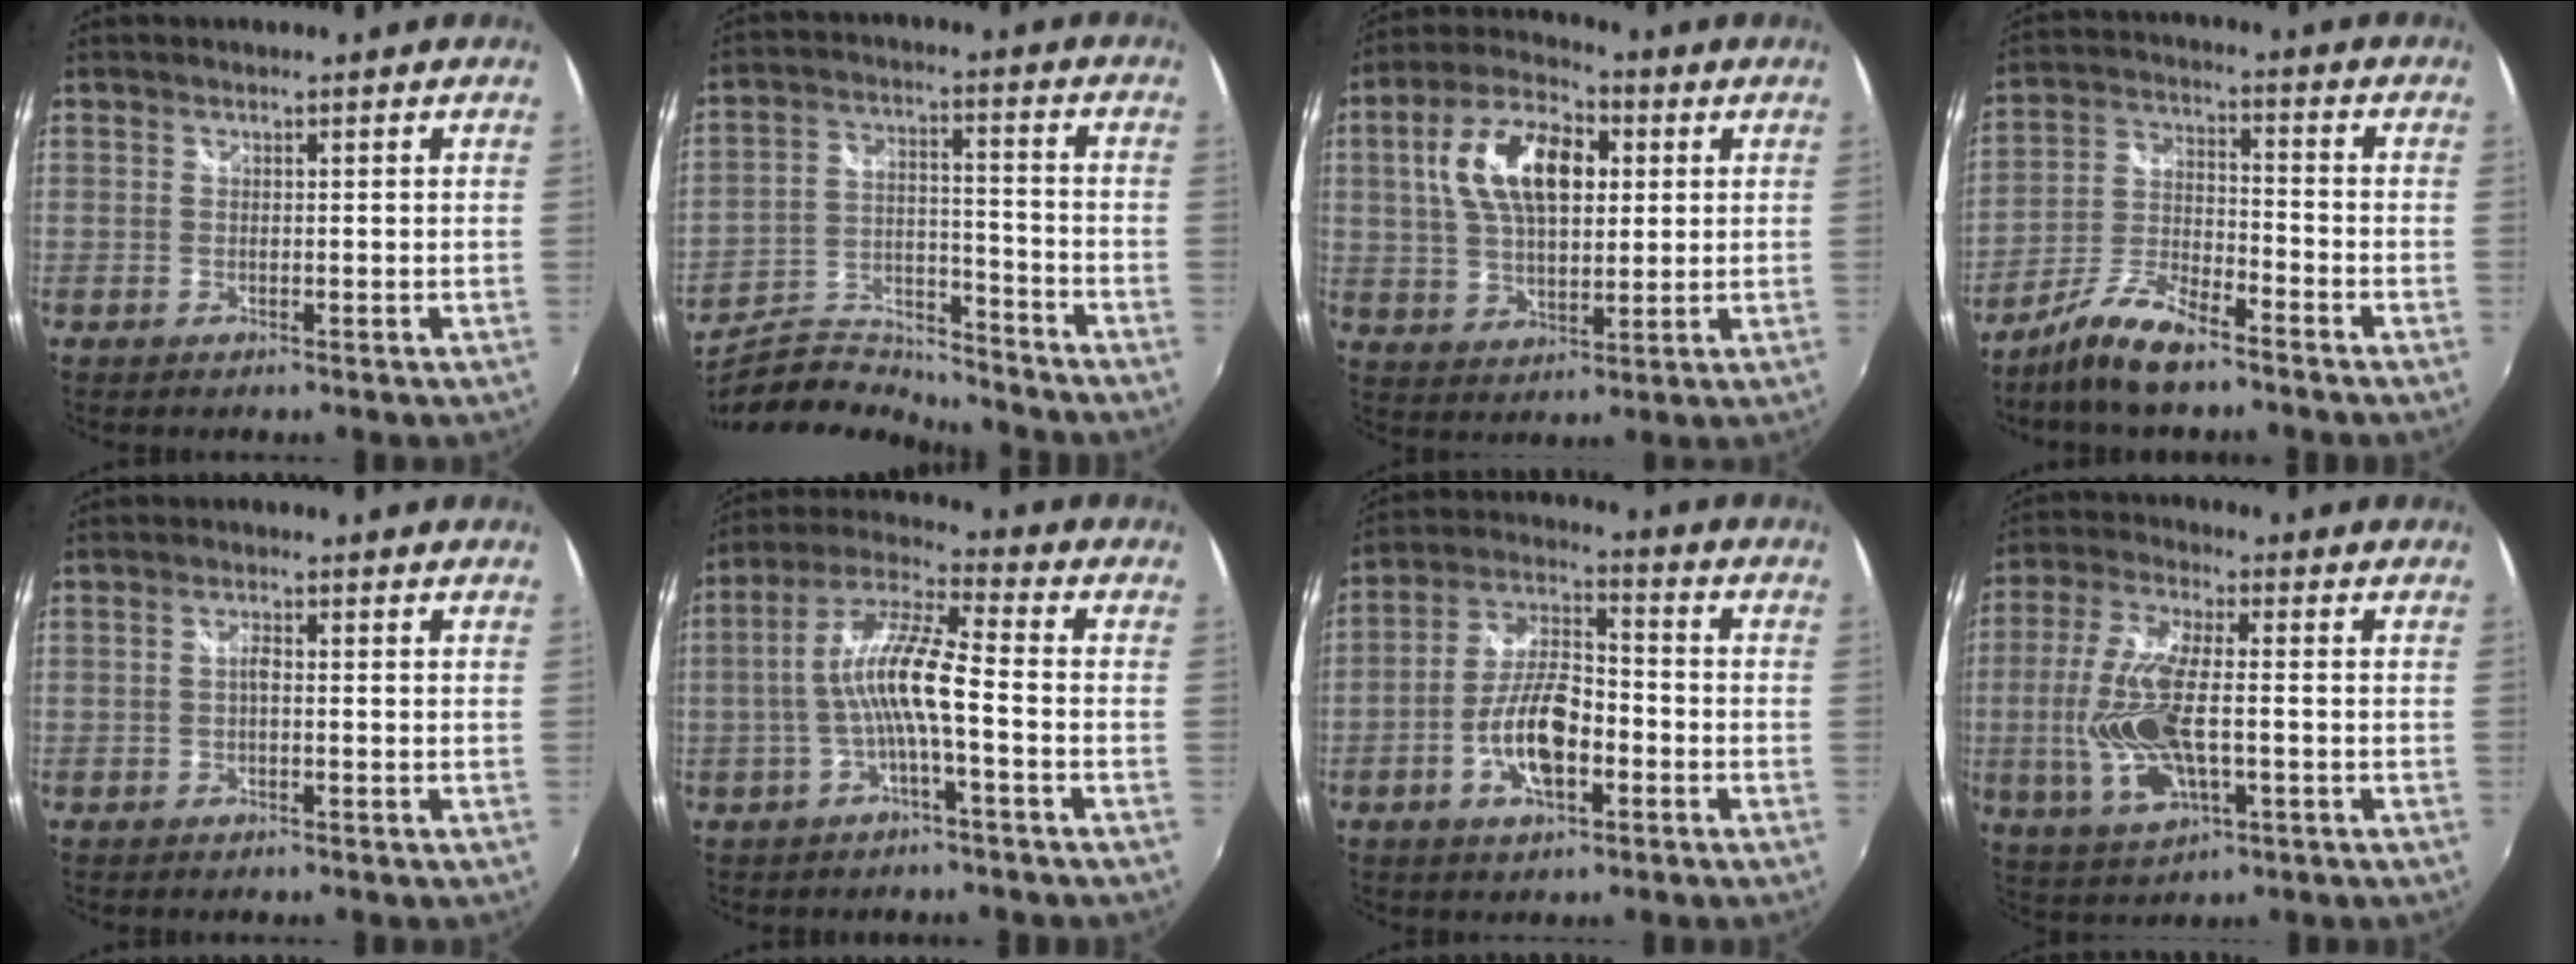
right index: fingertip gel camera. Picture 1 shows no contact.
{"total": 12.0, "force": [-10.9, 4.0, 3.2], "torque": [-0.071, 0.016, -0.186]}
{"total": 15.1, "force": [3.6, 8.0, 12.2], "torque": [-0.229, 0.027, 0.063]}
{"total": 10.0, "force": [-7.7, 2.6, 5.9], "torque": [-0.129, 0.002, -0.149]}
{"total": 1.3, "force": [-0.3, 0.4, 1.2], "torque": [-0.024, 0.005, -0.007]}
{"total": 10.0, "force": [-2.3, 1.1, 9.7], "torque": [-0.205, 0.015, -0.039]}
{"total": 11.4, "force": [-4.2, 4.7, 9.5], "torque": [-0.196, 0.007, -0.073]}
{"total": 14.8, "force": [-2.2, 5.7, 13.4], "torque": [-0.284, -0.007, -0.038]}